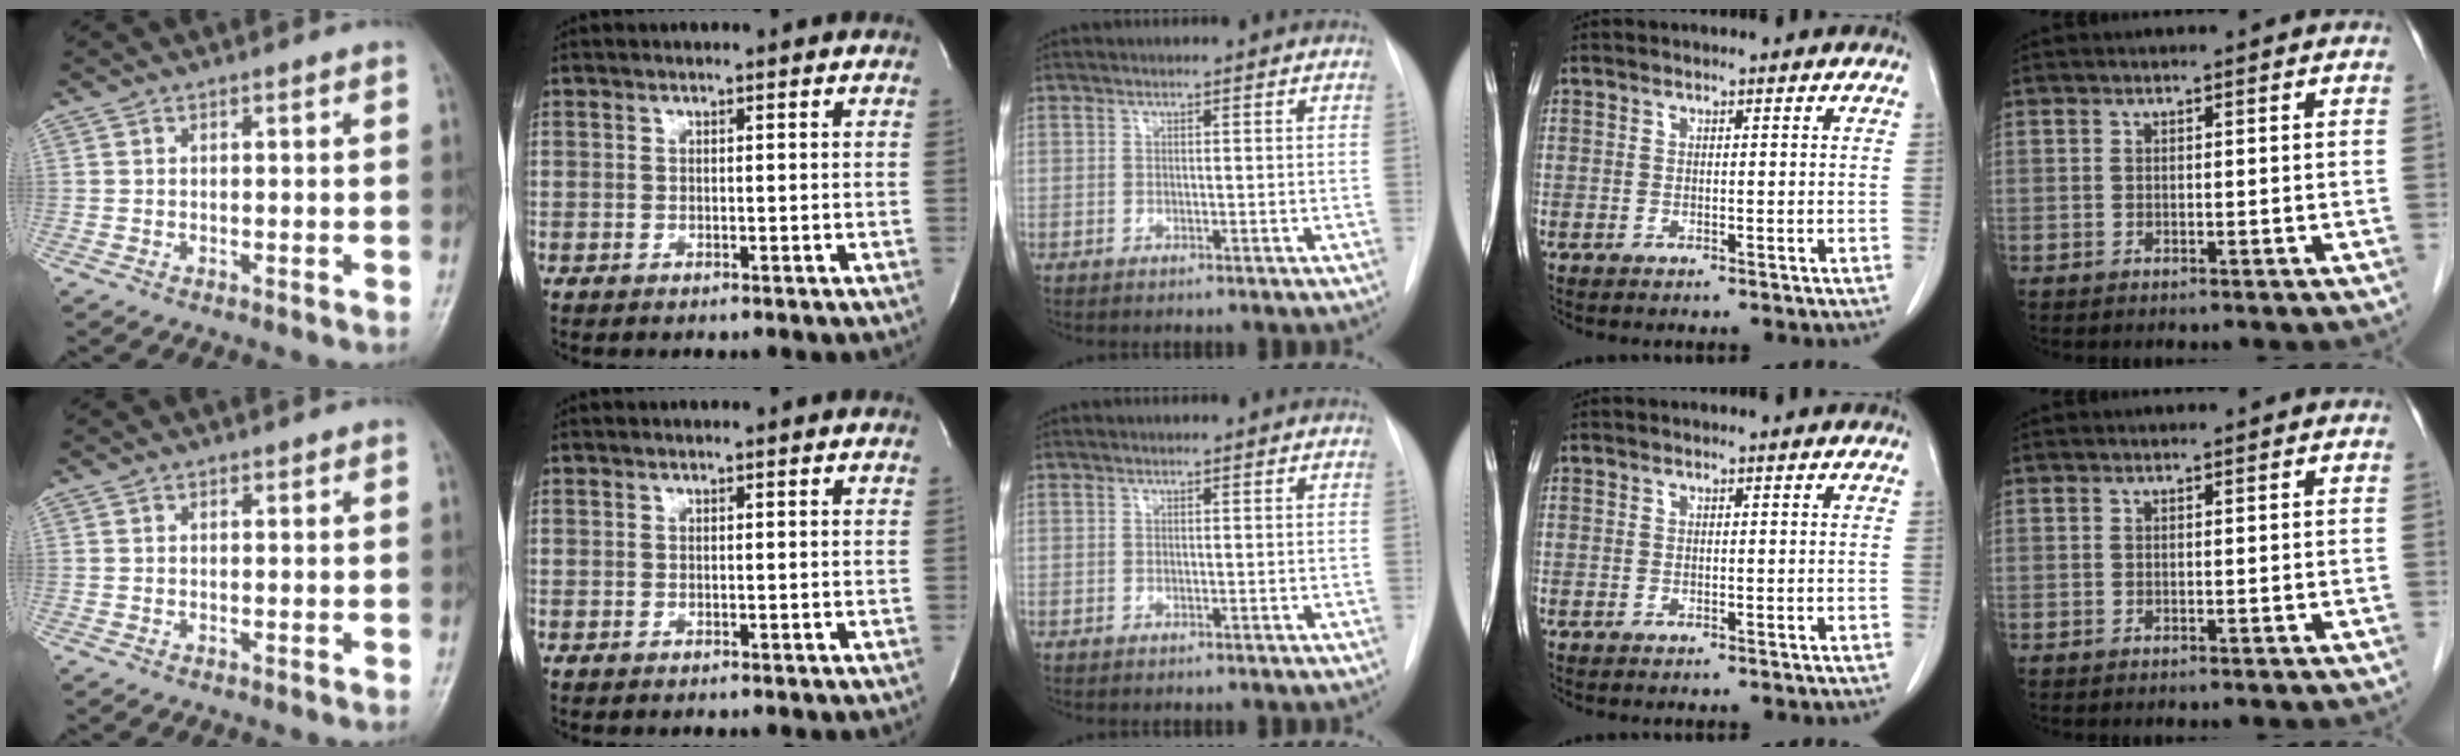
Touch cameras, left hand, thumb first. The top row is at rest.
{}